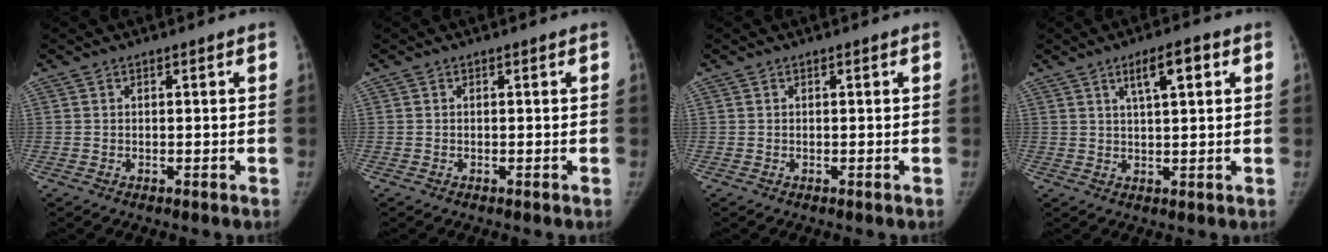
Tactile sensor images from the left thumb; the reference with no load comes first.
{"total": 0.0}
{"total": 0.0}
{"total": 6.0, "force": [2.6, 1.7, 5.1], "torque": [-0.078, -0.001, 0.043]}